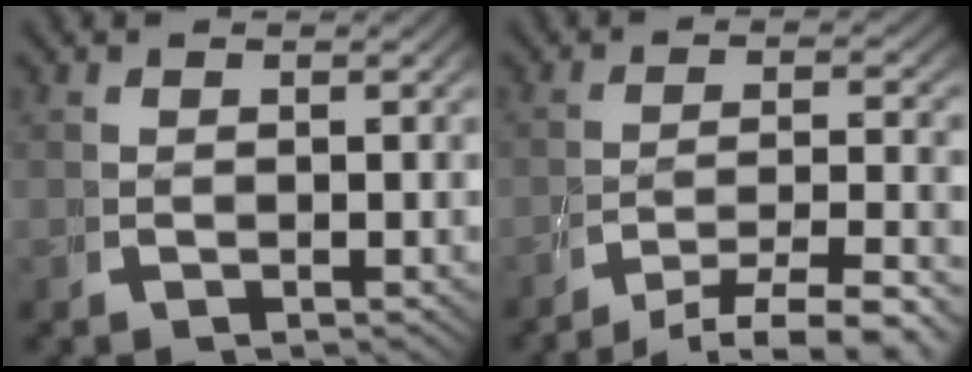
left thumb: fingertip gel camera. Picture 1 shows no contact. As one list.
[{"total": 5.2, "force": [-3.2, 2.1, 3.5], "torque": [-0.047, -0.009, -0.048]}]